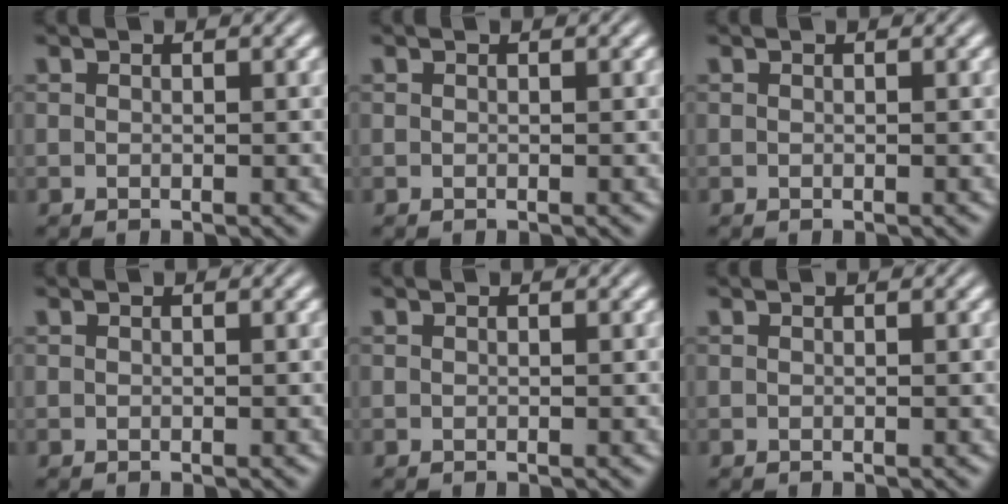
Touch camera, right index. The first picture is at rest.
{"total": 0.0}
{"total": 0.0}
{"total": 0.0}
{"total": 0.0}
{"total": 0.0}